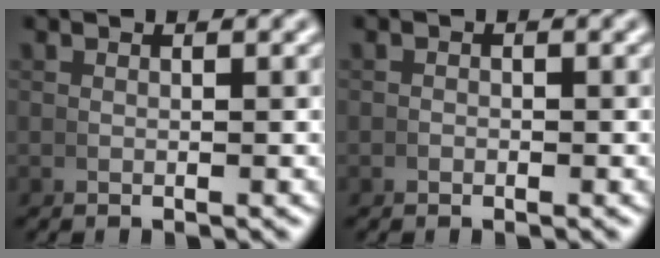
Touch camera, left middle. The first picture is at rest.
{"total": 0.0}